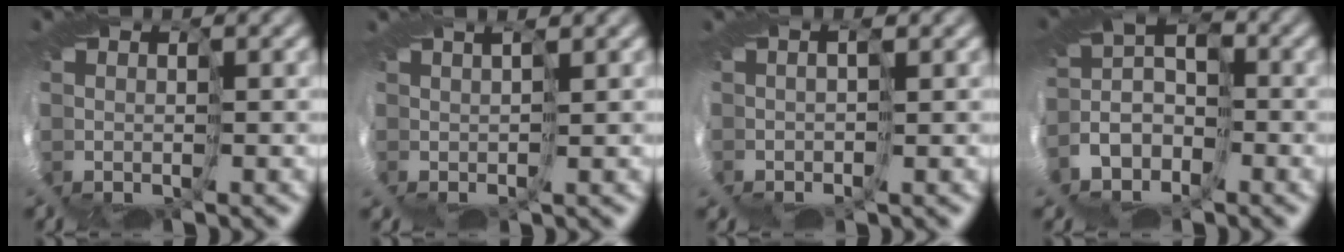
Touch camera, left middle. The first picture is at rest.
{"total": 2.6, "force": [1.4, -2.1, -0.7], "torque": [0.023, 0.023, 0.000]}
{"total": 1.5, "force": [0.3, -1.4, -0.1], "torque": [0.023, 0.010, -0.015]}
{"total": 3.3, "force": [-2.9, 1.0, 1.2], "torque": [-0.021, 0.001, -0.084]}